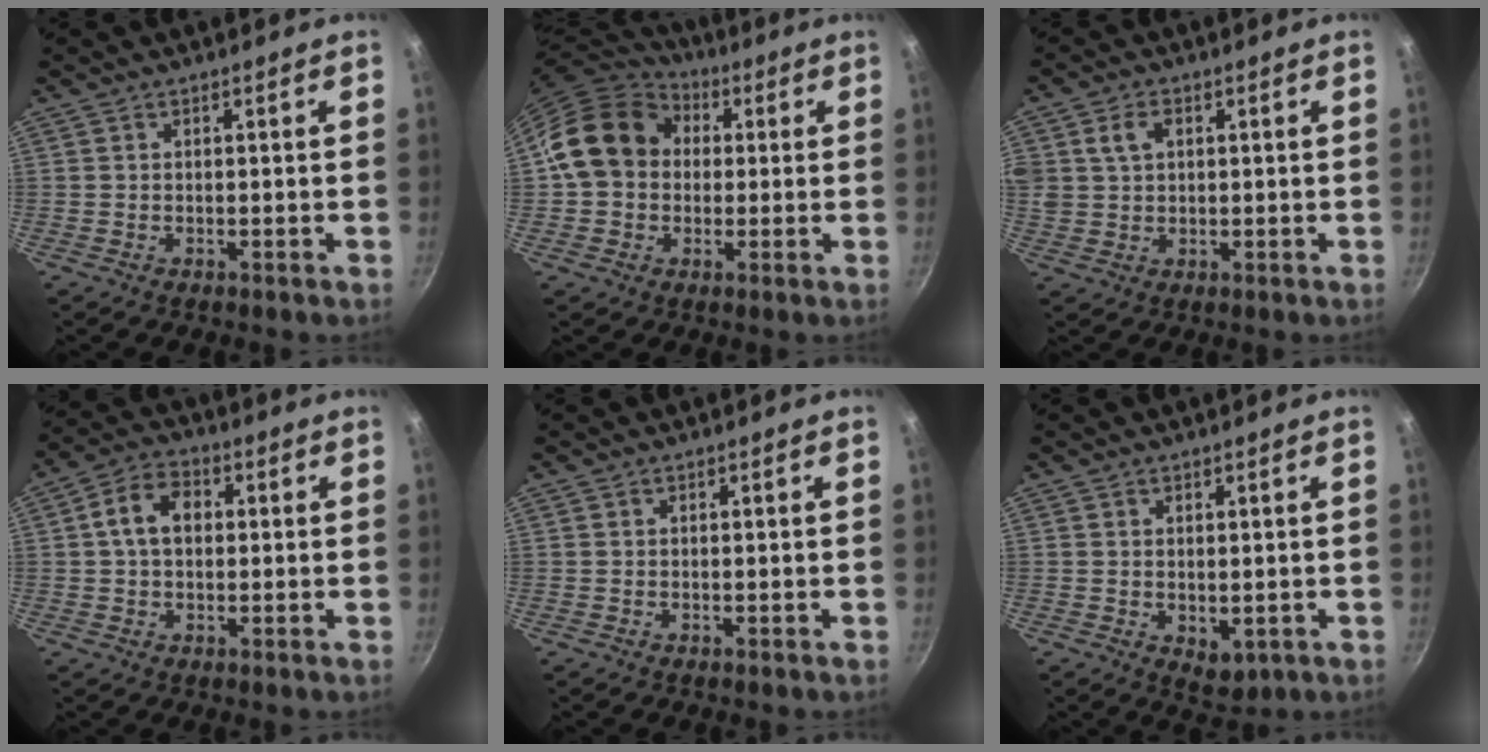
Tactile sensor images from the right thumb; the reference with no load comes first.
{"total": 15.5, "force": [2.2, 12.8, 8.4], "torque": [-0.124, 0.031, 0.024]}
{"total": 6.4, "force": [2.0, 4.8, 3.8], "torque": [-0.062, 0.006, 0.035]}
{"total": 7.9, "force": [1.0, 5.6, 5.4], "torque": [-0.078, 0.021, 0.005]}
{"total": 0.0}
{"total": 3.6, "force": [-0.2, 2.4, 2.8], "torque": [-0.030, -0.009, 0.004]}